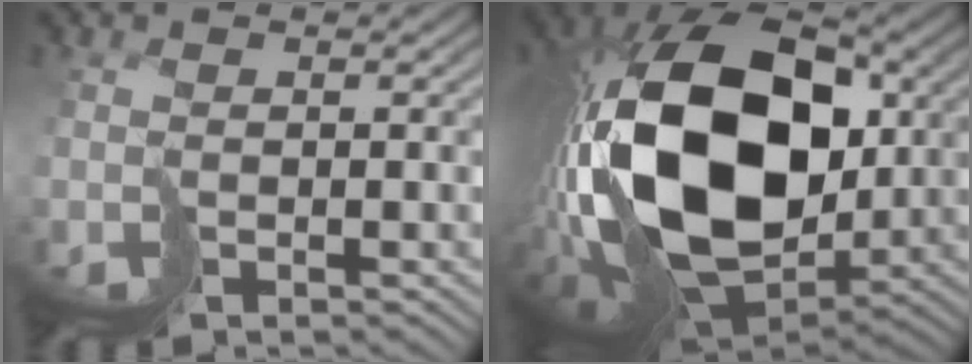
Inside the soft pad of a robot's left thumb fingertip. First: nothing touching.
{"total": 21.3, "force": [0.9, 12.9, 16.9], "torque": [-0.366, -0.016, 0.033]}